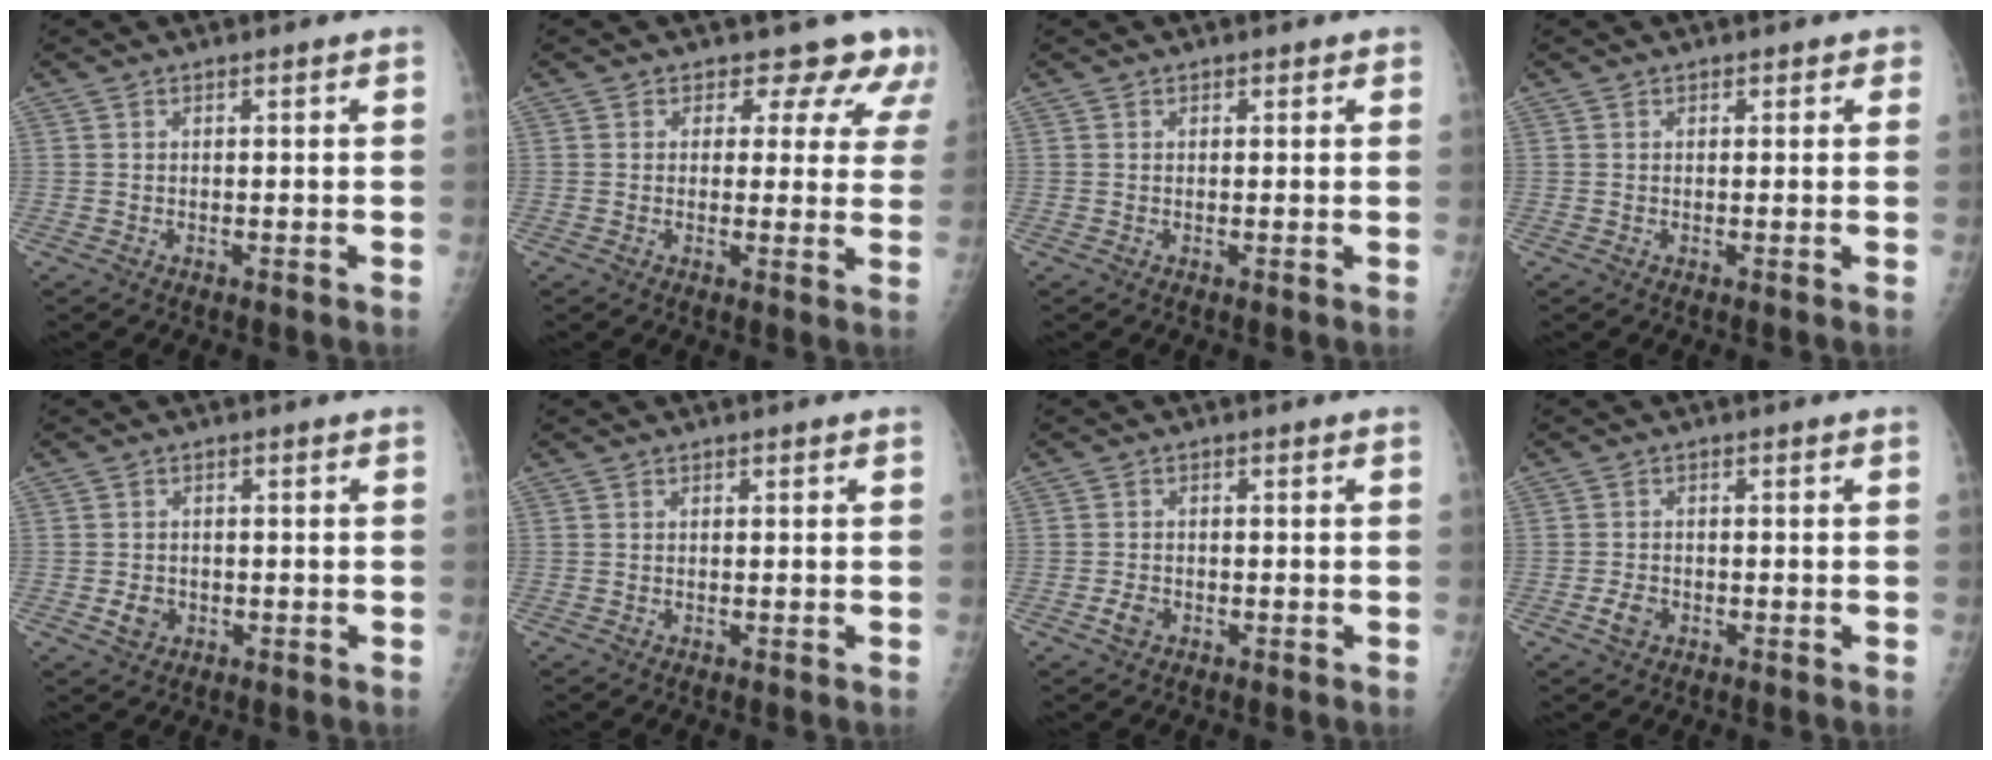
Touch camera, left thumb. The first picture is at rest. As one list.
[{"total": 8.8, "force": [7.2, 4.7, 1.7], "torque": [0.033, -0.030, 0.056]}, {"total": 0.7, "force": [0.5, 0.5, 0.2], "torque": [0.006, -0.001, 0.002]}, {"total": 1.2, "force": [0.7, 0.9, 0.3], "torque": [0.015, -0.001, 0.002]}, {"total": 2.9, "force": [-0.8, 2.5, 1.4], "torque": [-0.016, 0.003, -0.010]}, {"total": 0.0}, {"total": 2.4, "force": [-1.1, 1.7, 1.2], "torque": [-0.020, 0.004, -0.019]}, {"total": 2.8, "force": [-1.2, 2.0, 1.5], "torque": [-0.024, 0.005, -0.021]}]